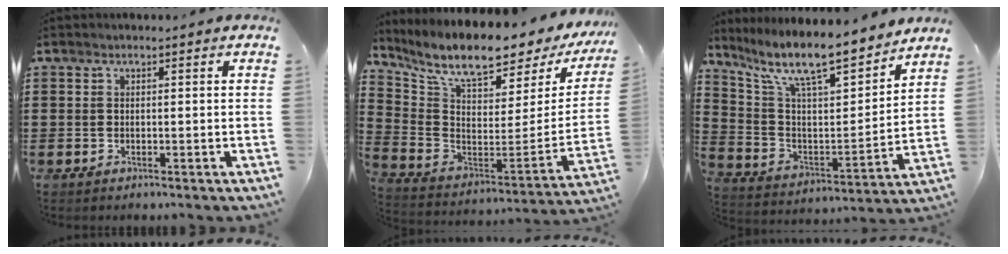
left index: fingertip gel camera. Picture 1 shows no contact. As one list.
[{"total": 9.1, "force": [7.3, 1.6, 5.1], "torque": [-0.117, -0.067, 0.121]}, {"total": 10.8, "force": [9.0, 2.2, 5.6], "torque": [-0.140, -0.058, 0.149]}]